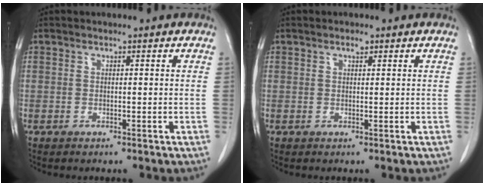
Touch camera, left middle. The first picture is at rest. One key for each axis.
{"total": 0.9, "fx": 0.6, "fy": 0.3, "fz": 0.6, "tx": -0.013, "ty": -0.001, "tz": 0.009}